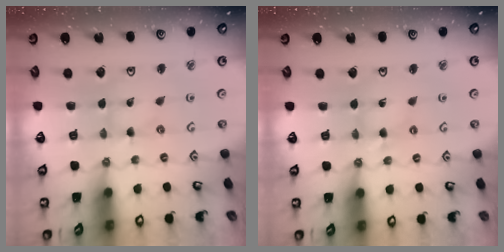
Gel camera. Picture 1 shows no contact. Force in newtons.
{"total": 2.9, "press": 2.8, "slide": 0.2}